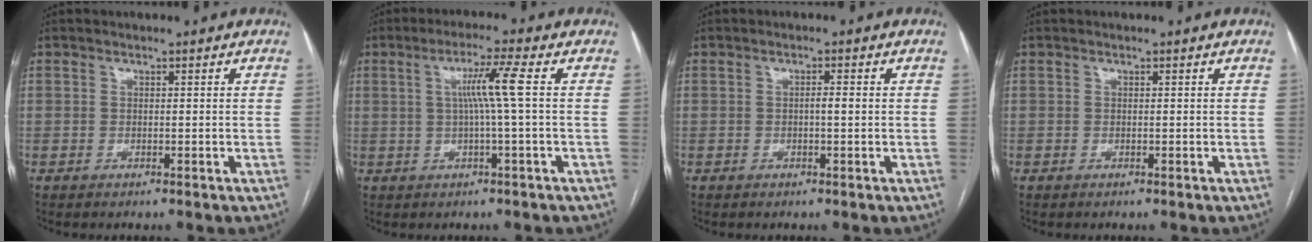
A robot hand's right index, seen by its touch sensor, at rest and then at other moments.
{"total": 5.7, "force": [0.7, -1.3, 5.5], "torque": [-0.100, 0.007, 0.016]}
{"total": 1.3, "force": [-0.1, 0.1, 1.3], "torque": [-0.022, 0.003, -0.002]}
{"total": 0.0}